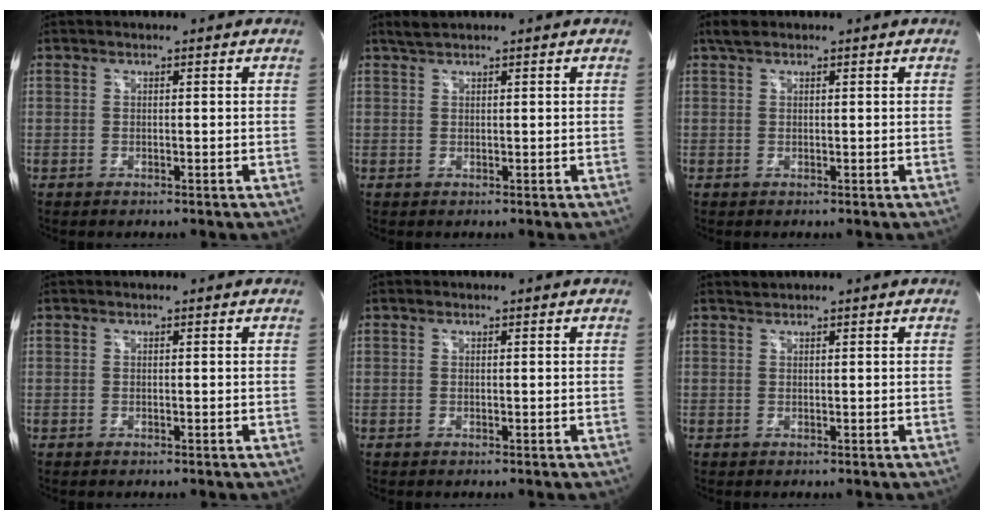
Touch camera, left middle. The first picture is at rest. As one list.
[{"total": 1.4, "force": [1.3, 0.2, 0.6], "torque": [-0.014, 0.011, 0.029]}, {"total": 1.7, "force": [1.3, 0.7, 0.9], "torque": [-0.020, 0.013, 0.025]}, {"total": 0.0}, {"total": 0.0}, {"total": 0.6, "force": [0.6, 0.0, -0.2], "torque": [-0.003, 0.005, 0.012]}]